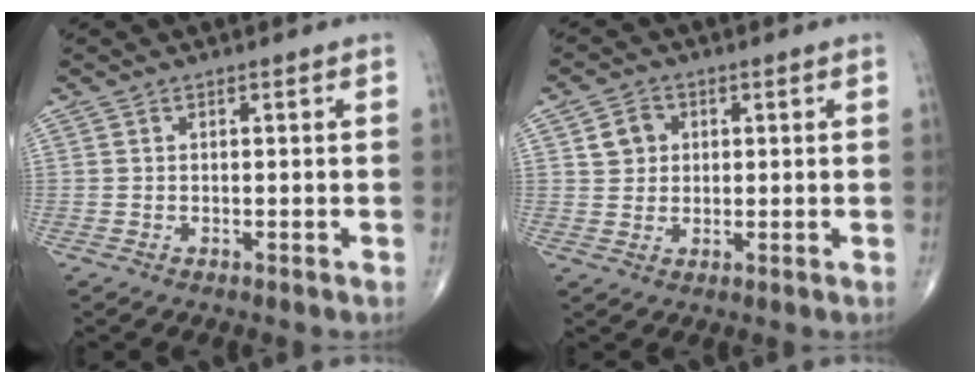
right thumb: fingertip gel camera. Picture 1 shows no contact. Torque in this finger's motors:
{"motor_torque": [-0.07, 0.08, 0.12, -0.02, 0.01]}